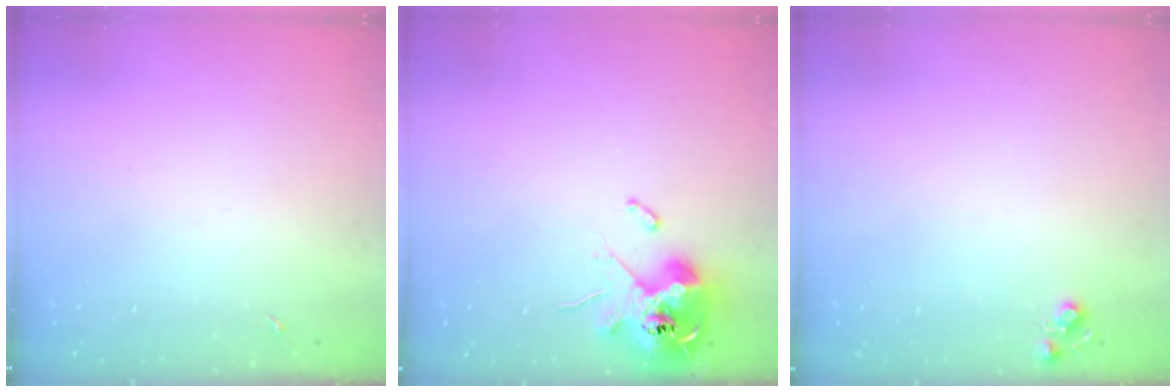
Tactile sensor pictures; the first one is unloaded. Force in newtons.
{"total": 12.0, "press": 11.8, "slide": 1.9}
{"total": 5.1, "press": 5.1, "slide": 0.7}